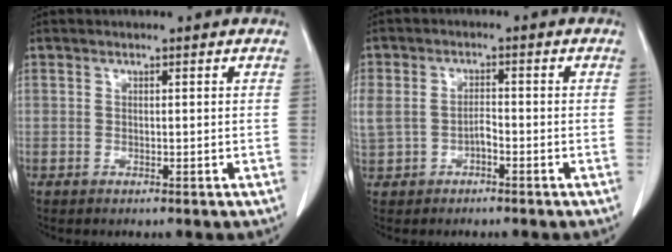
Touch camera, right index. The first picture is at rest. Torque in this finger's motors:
{"motor_torque": [1.37, 0.11, 0.70, 0.15]}